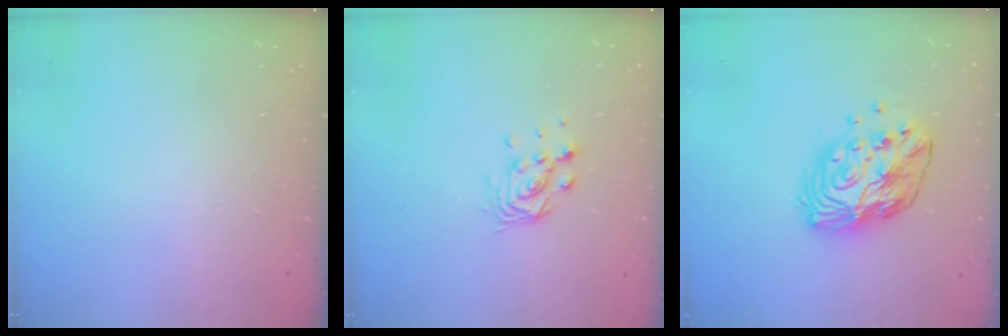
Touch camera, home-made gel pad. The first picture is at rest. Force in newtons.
{"total": 8.3, "press": 8.3, "slide": 0.5}
{"total": 13.5, "press": 13.5, "slide": 1.0}